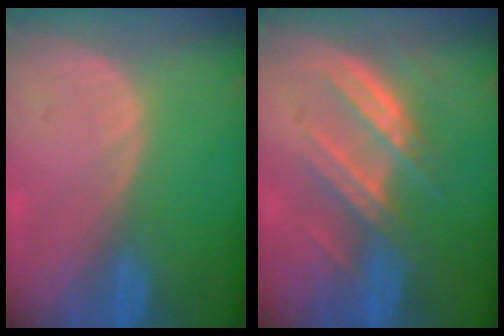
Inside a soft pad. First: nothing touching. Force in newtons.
{"total": 7.0, "press": 6.9, "slide": 1.1}